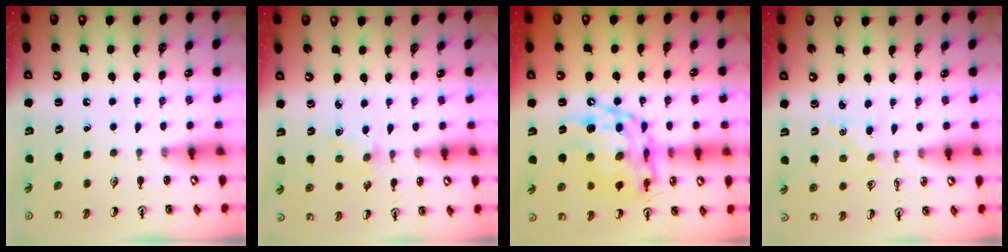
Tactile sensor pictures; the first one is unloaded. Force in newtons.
{"total": 1.9, "press": 1.8, "slide": 0.4}
{"total": 16.6, "press": 16.5, "slide": 1.5}
{"total": 1.0, "press": 0.9, "slide": 0.2}